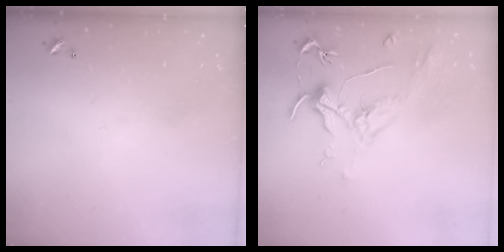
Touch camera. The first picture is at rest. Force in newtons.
{"total": 1.9, "press": 1.7, "slide": 0.9}